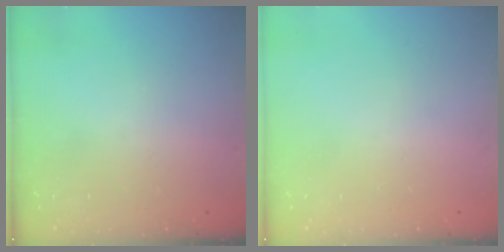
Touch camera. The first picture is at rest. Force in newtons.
{"total": 0.0}